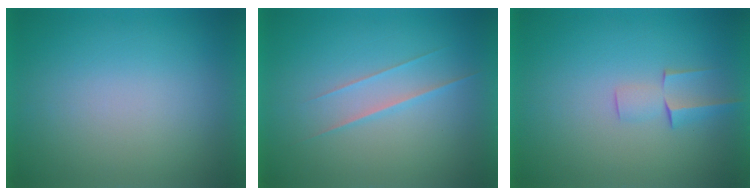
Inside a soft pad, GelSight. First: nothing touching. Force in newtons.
{"total": 1.5}
{"total": 2.1}